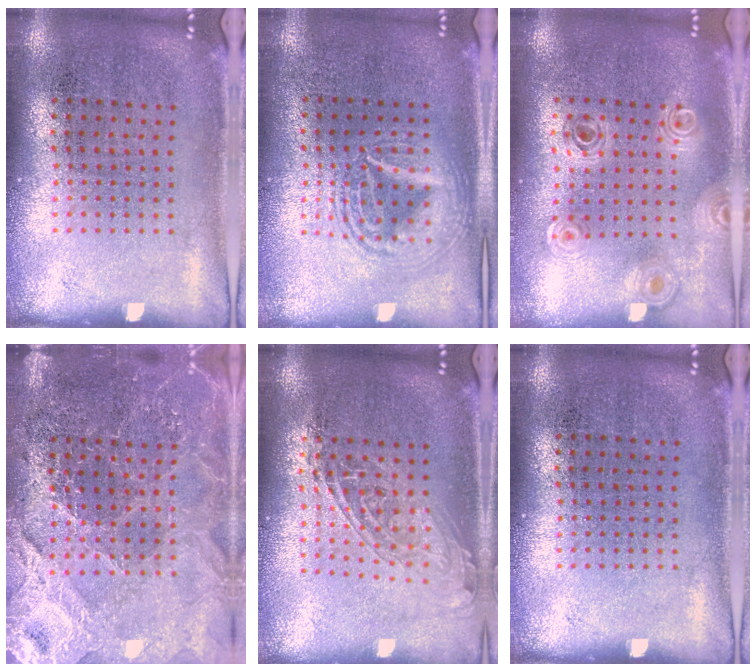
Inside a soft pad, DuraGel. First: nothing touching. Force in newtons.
{"total": 2.8, "press": 2.8, "slide": 0.3}
{"total": 0.8, "press": 0.8, "slide": 0.2}
{"total": 4.1, "press": 3.8, "slide": 1.4}
{"total": 1.6, "press": 1.3, "slide": 0.9}
{"total": 0.0}